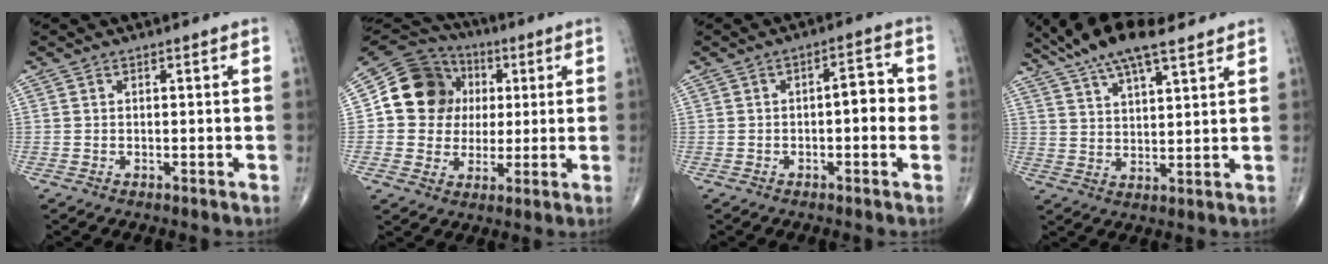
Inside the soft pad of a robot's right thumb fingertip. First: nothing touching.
{"total": 14.6, "force": [2.2, 13.1, 6.1], "torque": [-0.072, 0.014, 0.035]}
{"total": 5.1, "force": [-0.5, 2.0, 4.6], "torque": [-0.049, 0.016, -0.010]}
{"total": 14.0, "force": [10.1, 4.3, 8.7], "torque": [-0.145, -0.024, 0.180]}